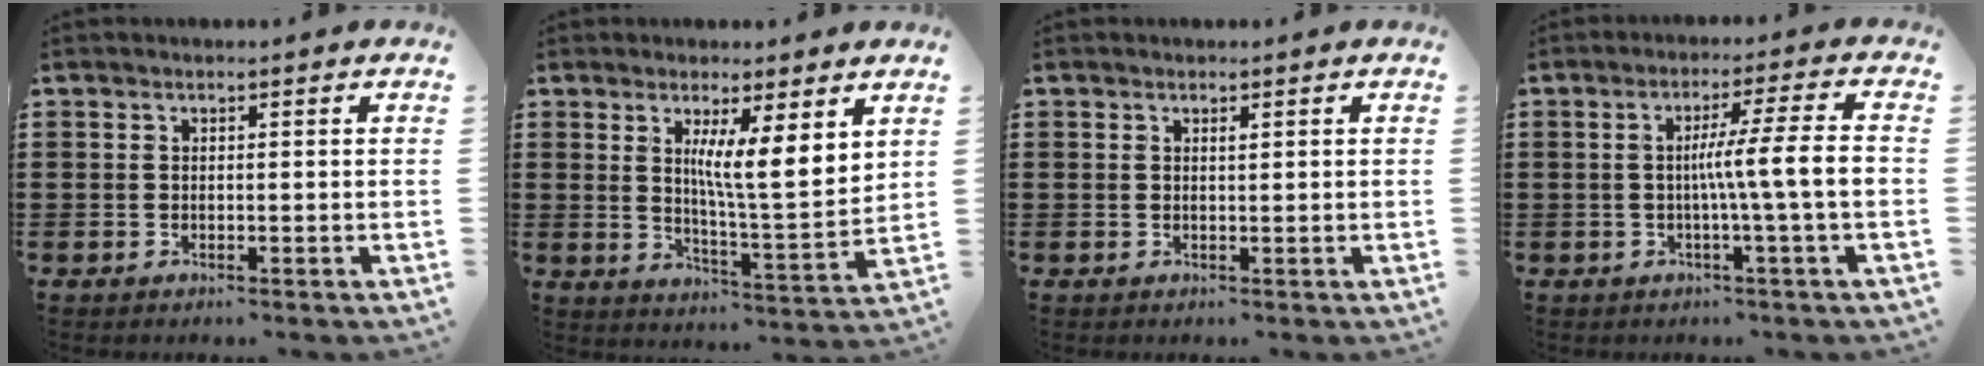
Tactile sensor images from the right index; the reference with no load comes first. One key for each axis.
{"total": 7.1, "fx": 3.7, "fy": 0.6, "fz": 6.1, "tx": -0.111, "ty": -0.025, "tz": 0.057}
{"total": 0.5, "fx": 0.3, "fy": 0.1, "fz": 0.5, "tx": -0.010, "ty": 0.000, "tz": 0.006}
{"total": 7.1, "fx": -0.6, "fy": -0.7, "fz": 7.0, "tx": -0.127, "ty": -0.006, "tz": -0.019}